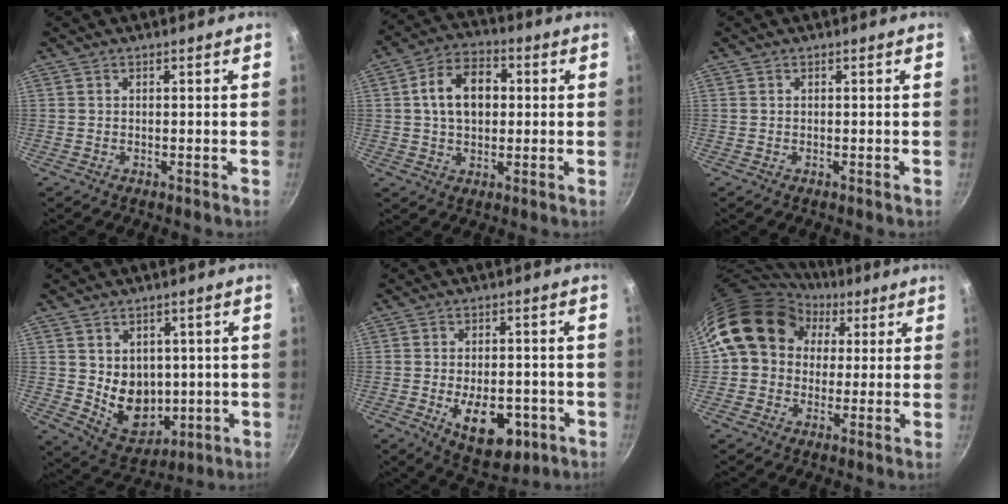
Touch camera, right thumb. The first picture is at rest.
{"total": 11.1, "force": [1.5, 7.6, 8.0], "torque": [-0.105, 0.020, 0.014]}
{"total": 0.0}
{"total": 10.6, "force": [0.7, 8.6, 6.2], "torque": [-0.064, -0.022, 0.037]}
{"total": 12.2, "force": [-3.9, 7.0, 9.2], "torque": [-0.101, 0.005, -0.042]}
{"total": 14.4, "force": [4.2, 12.0, 6.8], "torque": [-0.081, 0.019, 0.058]}